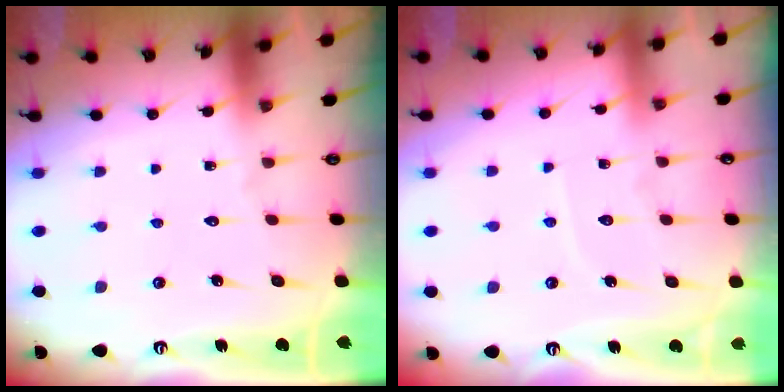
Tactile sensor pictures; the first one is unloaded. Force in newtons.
{"total": 5.0, "press": 5.0, "slide": 0.2}